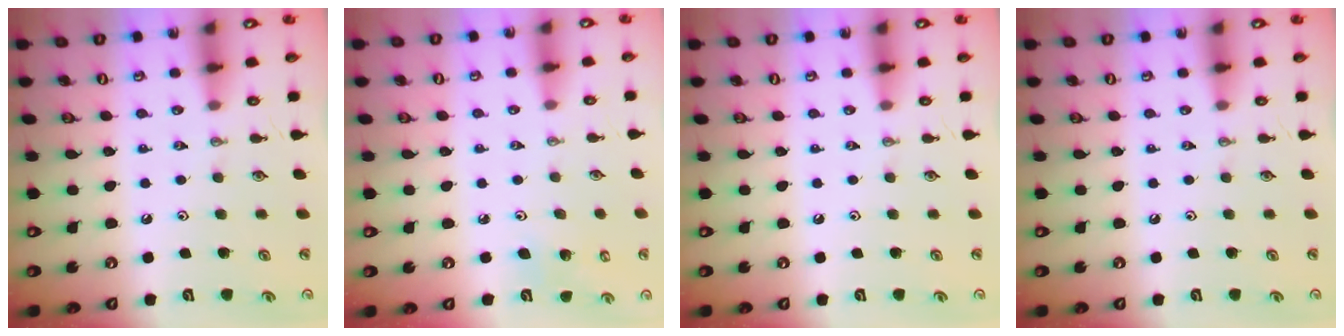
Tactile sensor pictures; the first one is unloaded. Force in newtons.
{"total": 5.4, "press": 5.3, "slide": 1.3}
{"total": 0.0}
{"total": 0.0}